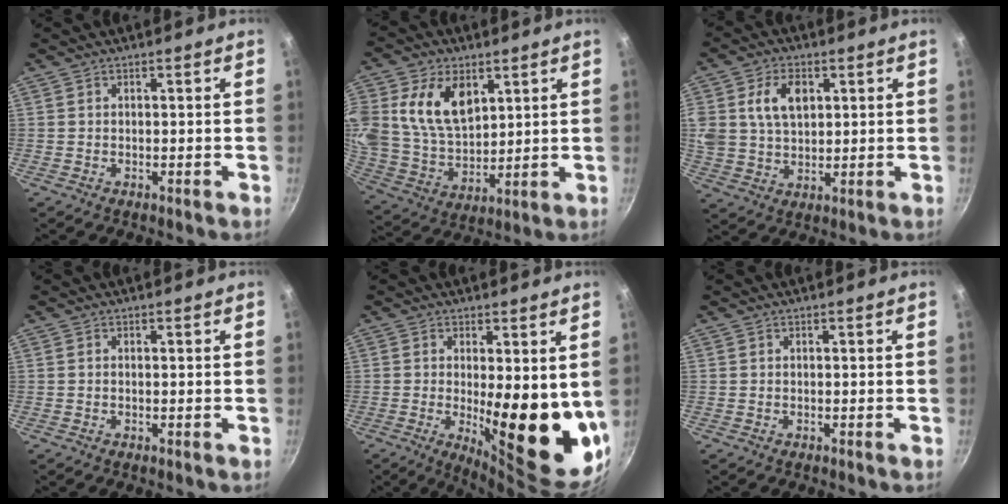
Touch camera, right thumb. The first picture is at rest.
{"total": 15.9, "force": [5.5, 10.6, 10.5], "torque": [-0.186, -0.026, 0.112]}
{"total": 10.4, "force": [3.2, 7.2, 6.8], "torque": [-0.114, -0.002, 0.059]}
{"total": 0.0}
{"total": 15.8, "force": [-0.1, 5.2, 14.9], "torque": [-0.176, -0.035, 0.013]}
{"total": 0.0}